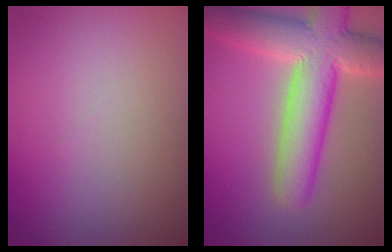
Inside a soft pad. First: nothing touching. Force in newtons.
{"total": 10.3, "press": 10.3, "slide": 0.7}